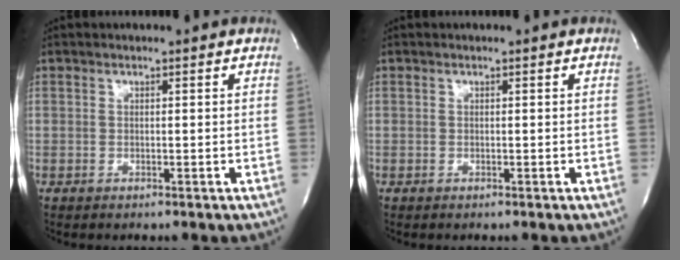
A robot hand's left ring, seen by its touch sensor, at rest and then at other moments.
{"total": 0.0}